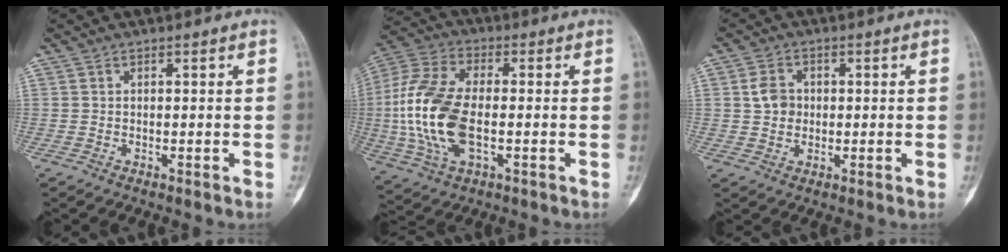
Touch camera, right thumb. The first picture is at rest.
{"total": 17.6, "force": [-1.7, 9.1, 15.0], "torque": [-0.330, 0.008, -0.032]}
{"total": 4.5, "force": [0.4, 3.7, 2.5], "torque": [-0.030, 0.002, 0.004]}